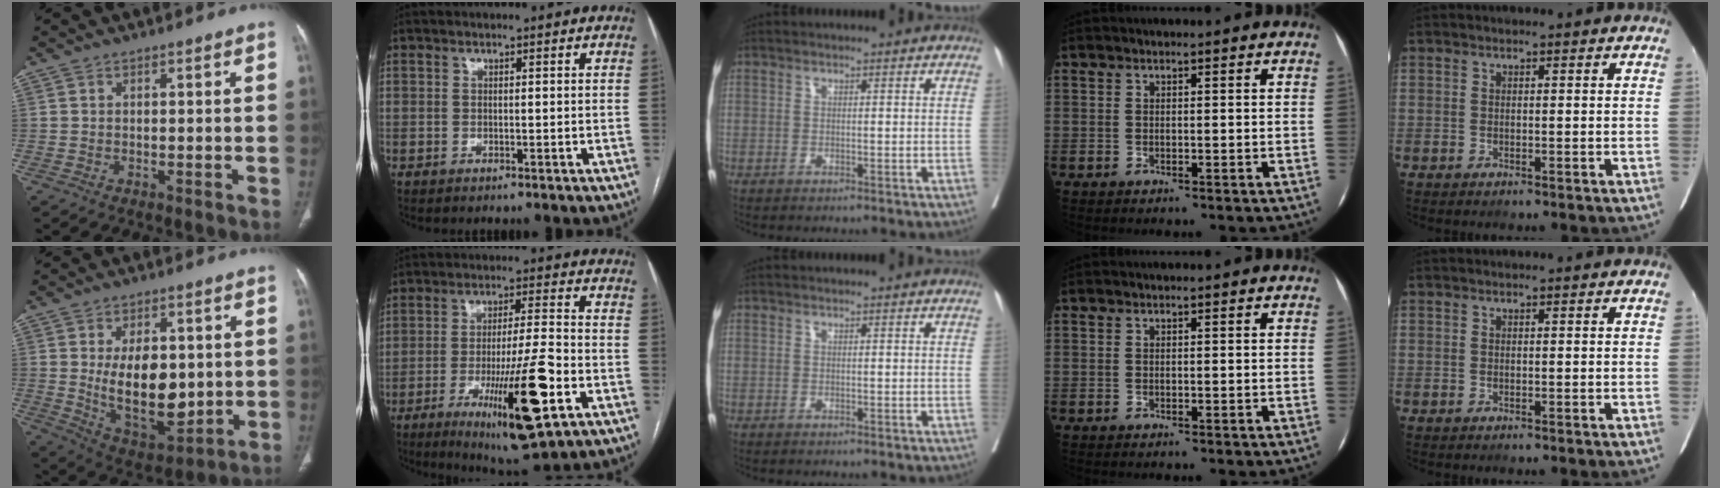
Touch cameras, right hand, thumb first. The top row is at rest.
{"thumb": {"total": 14.8, "force": [0.7, 8.3, 12.2], "torque": [-0.164, -0.023, 0.033]}, "index": {"total": 16.0, "force": [-6.2, 1.8, 14.7], "torque": [-0.245, -0.020, -0.093]}}